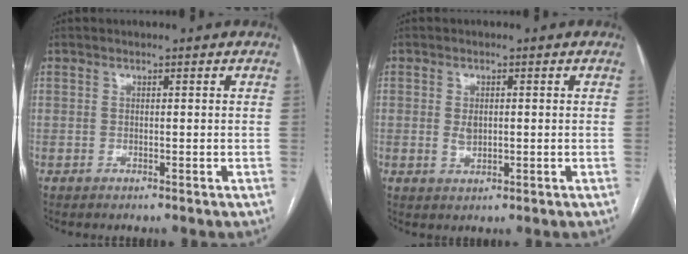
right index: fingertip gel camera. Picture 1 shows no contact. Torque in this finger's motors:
{"motor_torque": [-0.01, -0.05, 0.22, 0.04]}